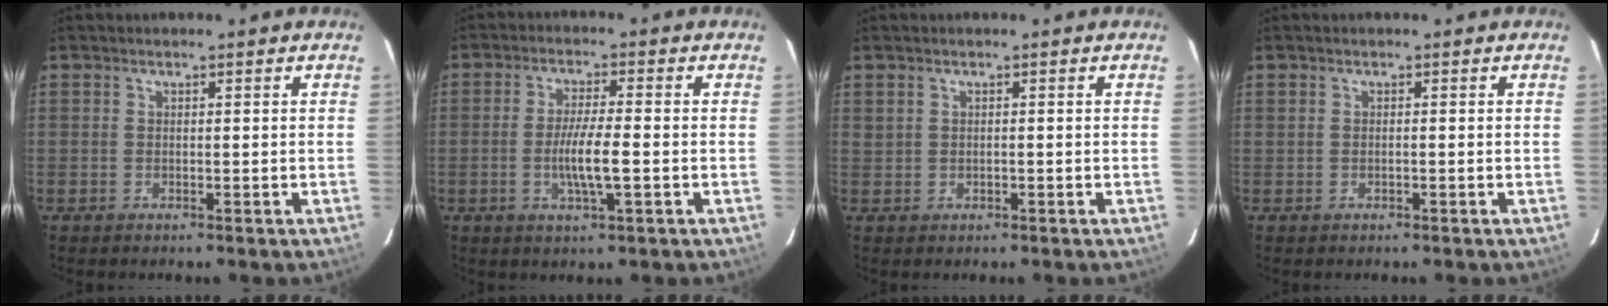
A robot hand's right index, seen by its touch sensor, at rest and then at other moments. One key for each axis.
{"total": 6.1, "fx": -1.2, "fy": 0.4, "fz": 6.0, "tx": -0.111, "ty": -0.007, "tz": -0.024}
{"total": 0.8, "fx": 0.3, "fy": 0.5, "fz": 0.5, "tx": -0.015, "ty": 0.002, "tz": 0.010}
{"total": 0.0}